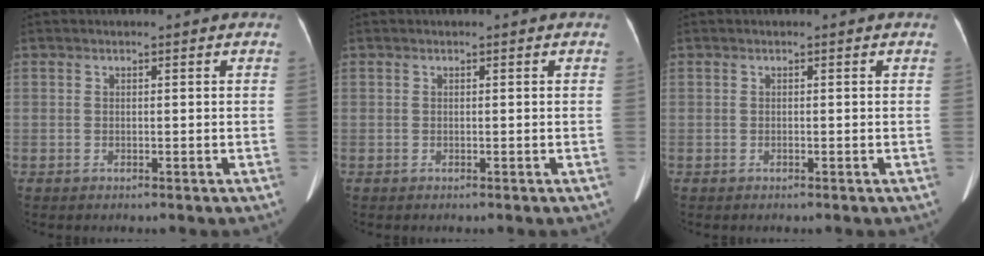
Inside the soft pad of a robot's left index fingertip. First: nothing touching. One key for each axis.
{"total": 0.0}
{"total": 0.0}